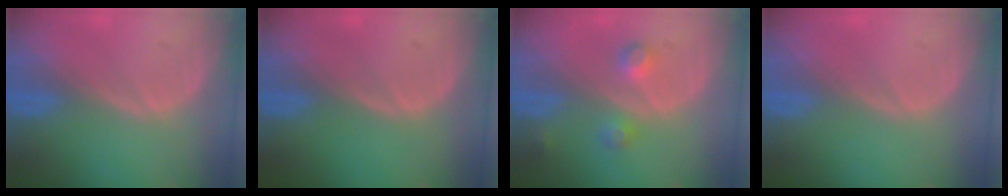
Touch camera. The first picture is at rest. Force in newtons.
{"total": 0.0}
{"total": 3.6, "press": 3.4, "slide": 1.1}
{"total": 0.0}